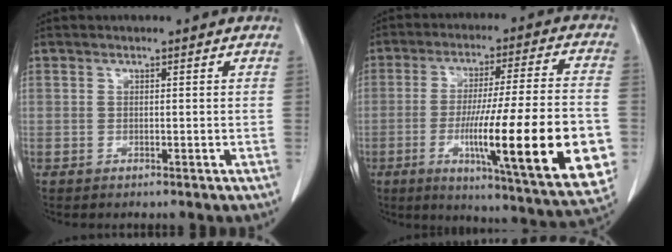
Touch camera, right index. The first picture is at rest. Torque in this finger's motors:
{"motor_torque": [2.14, 0.00, 1.05, 0.21]}